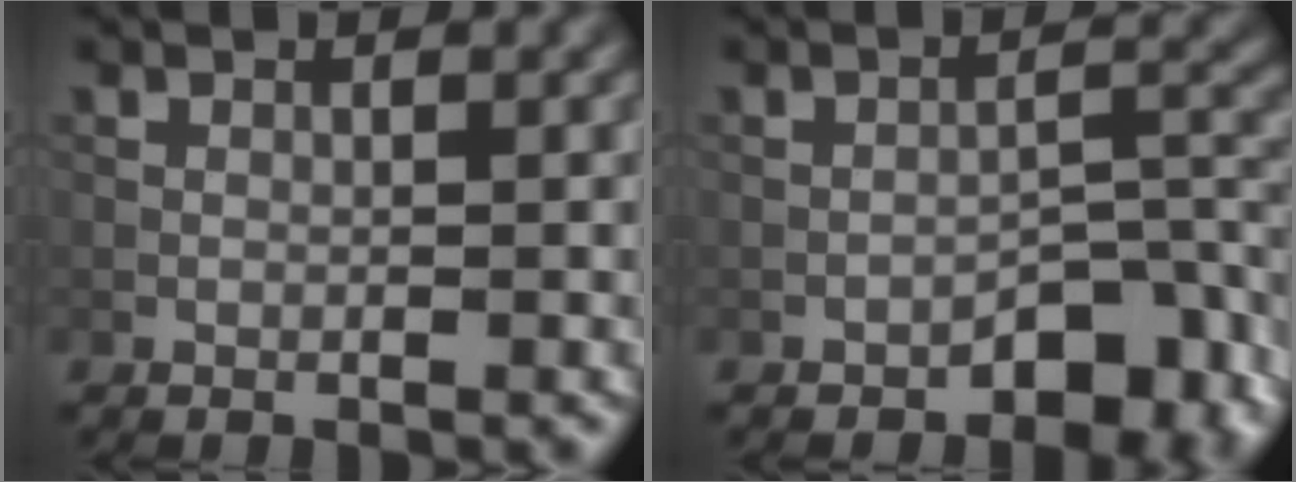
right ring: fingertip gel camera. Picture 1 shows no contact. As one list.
[{"total": 5.2, "force": [-3.5, 2.1, 3.3], "torque": [-0.035, 0.013, -0.051]}]